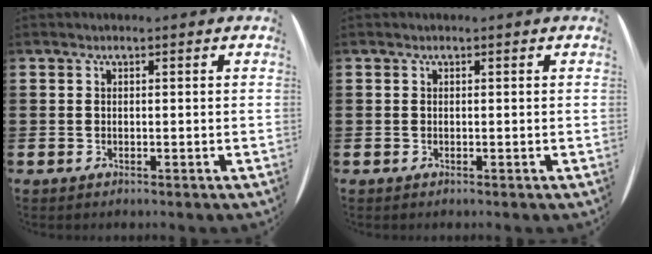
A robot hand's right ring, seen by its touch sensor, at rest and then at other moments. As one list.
[{"total": 0.0}]